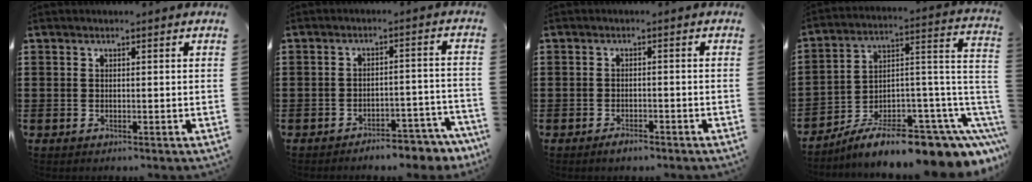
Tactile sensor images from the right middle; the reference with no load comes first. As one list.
[{"total": 4.6, "force": [-4.4, 0.3, 1.0], "torque": [-0.016, 0.001, -0.087]}, {"total": 1.7, "force": [-1.5, 0.4, 0.7], "torque": [-0.016, -0.004, -0.027]}, {"total": 9.2, "force": [-6.6, 2.3, 6.0], "torque": [-0.101, 0.002, -0.117]}]